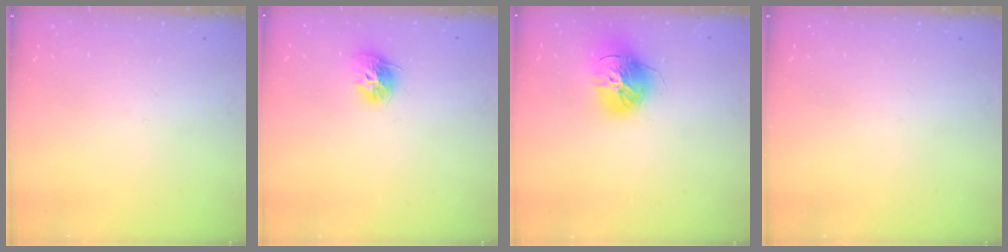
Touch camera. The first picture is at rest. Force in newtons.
{"total": 9.4, "press": 9.4, "slide": 0.6}
{"total": 15.9, "press": 15.8, "slide": 1.4}
{"total": 0.0}